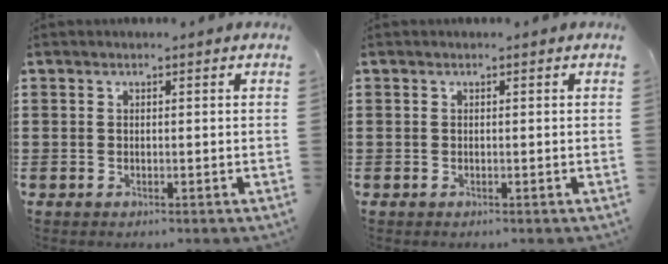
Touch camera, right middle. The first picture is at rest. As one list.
[{"total": 0.0}]